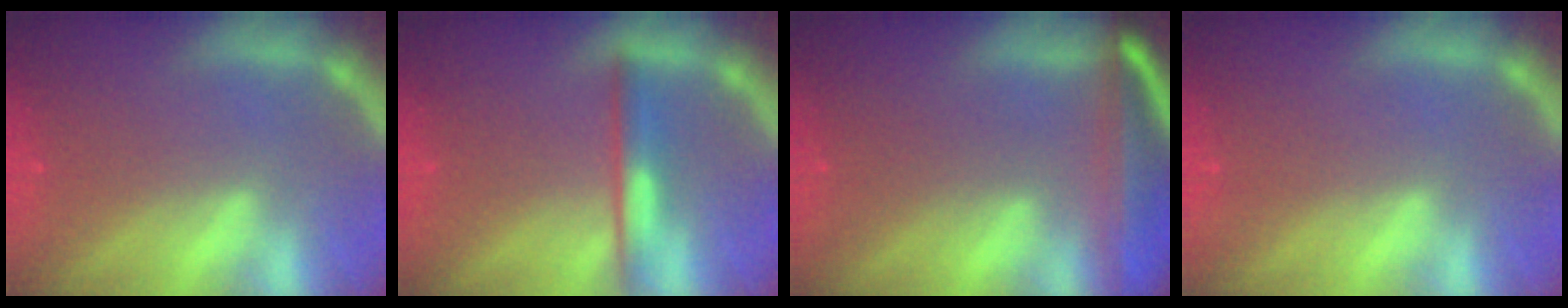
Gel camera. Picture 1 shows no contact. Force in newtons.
{"total": 3.0}
{"total": 8.6}
{"total": 0.0}